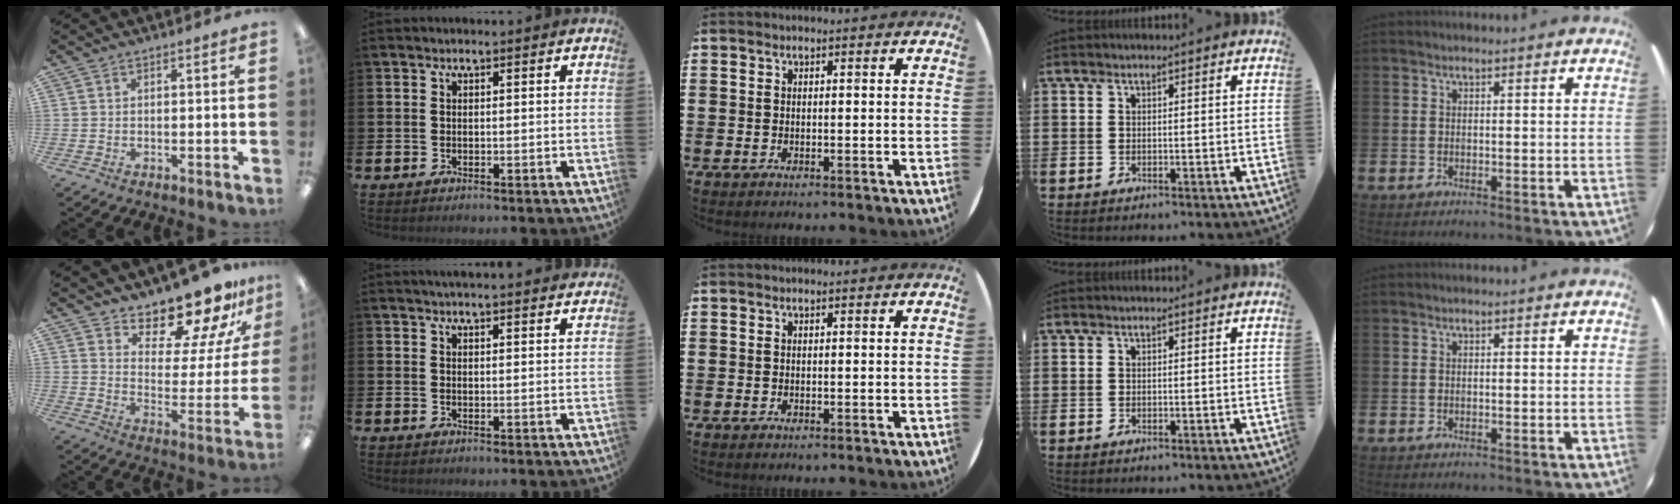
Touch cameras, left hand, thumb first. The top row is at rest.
{"thumb": {"total": 15.5, "force": [13.9, 4.2, 5.3], "torque": [-0.082, -0.121, 0.238]}, "index": {"total": 2.8, "force": [2.8, 0.0, 0.4], "torque": [-0.008, -0.012, 0.050]}}